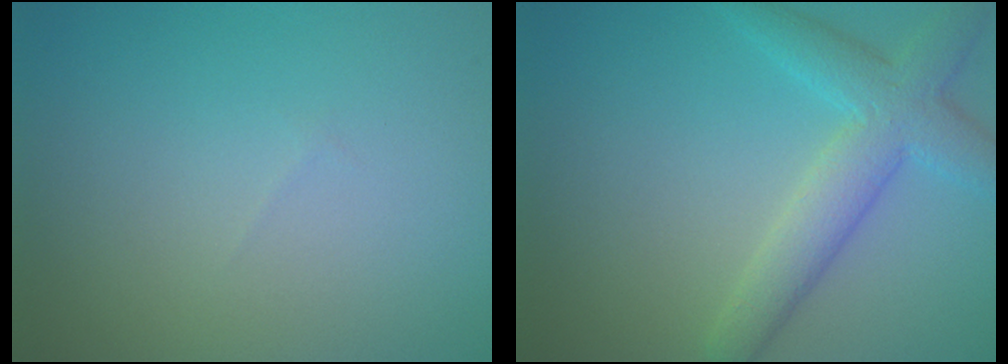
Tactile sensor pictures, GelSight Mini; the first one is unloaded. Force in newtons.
{"total": 4.8, "press": 4.8, "slide": 0.2}